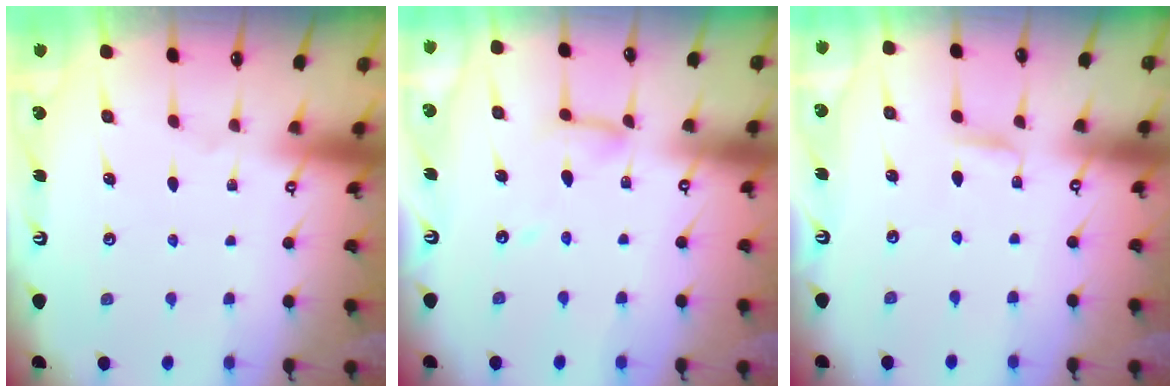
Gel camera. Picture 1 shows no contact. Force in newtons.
{"total": 7.5, "press": 7.5, "slide": 0.6}
{"total": 2.5, "press": 2.5, "slide": 0.3}